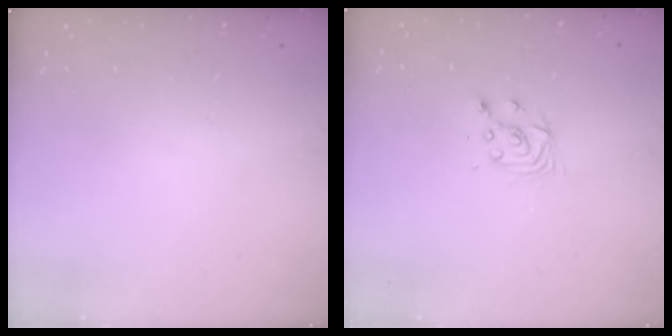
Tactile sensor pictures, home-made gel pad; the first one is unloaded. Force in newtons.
{"total": 3.8, "press": 3.7, "slide": 0.5}